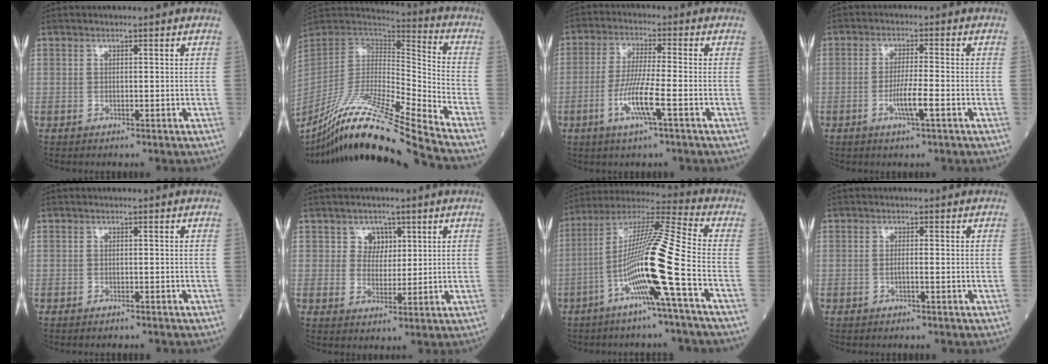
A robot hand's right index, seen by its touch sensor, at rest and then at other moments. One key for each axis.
{"total": 22.9, "fx": -18.7, "fy": -1.6, "fz": 13.1, "tx": -0.252, "ty": -0.037, "tz": -0.344}
{"total": 7.3, "fx": -2.8, "fy": -0.1, "fz": 6.8, "tx": -0.138, "ty": -0.009, "tz": -0.054}
{"total": 4.5, "fx": -1.7, "fy": -0.1, "fz": 4.1, "tx": -0.078, "ty": -0.006, "tz": -0.031}
{"total": 1.1, "fx": -1.1, "fy": 0.2, "fz": 0.2, "tx": -0.008, "ty": -0.002, "tz": -0.015}
{"total": 3.4, "fx": 1.6, "fy": 2.9, "fz": 0.8, "tx": -0.006, "ty": 0.002, "tz": 0.025}
{"total": 15.4, "fx": -5.1, "fy": -1.9, "fz": 14.4, "tx": -0.274, "ty": 0.000, "tz": -0.104}
{"total": 0.9, "fx": -0.4, "fy": -0.4, "fz": 0.8, "tx": -0.016, "ty": 0.001, "tz": -0.007}